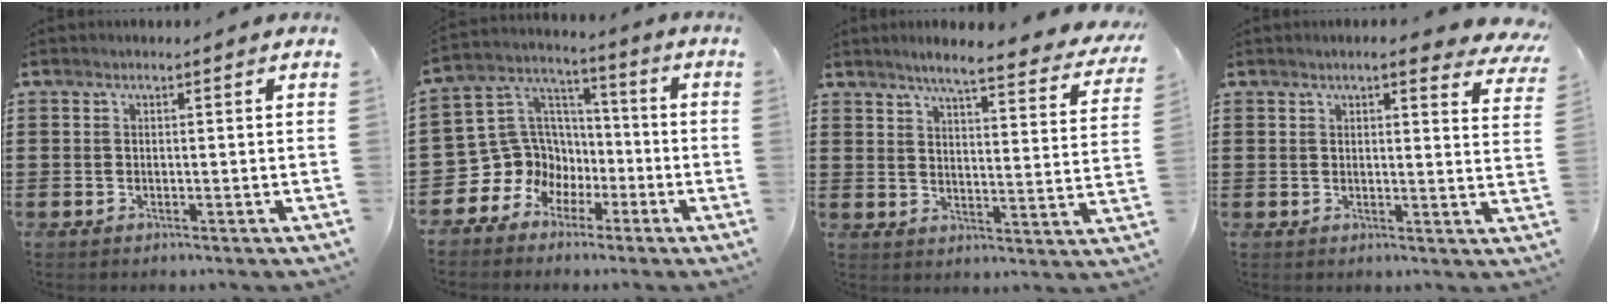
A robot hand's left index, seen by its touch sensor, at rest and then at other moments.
{"total": 9.5, "force": [-2.8, 9.0, 1.1], "torque": [-0.080, -0.011, -0.049]}
{"total": 5.7, "force": [4.9, -0.1, 2.8], "torque": [-0.066, -0.031, 0.079]}
{"total": 4.3, "force": [3.6, 0.0, 2.3], "torque": [-0.049, -0.010, 0.061]}